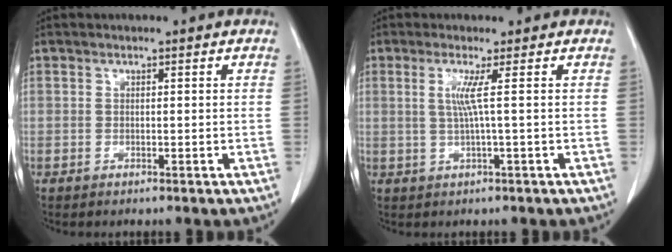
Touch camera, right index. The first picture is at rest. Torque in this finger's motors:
{"motor_torque": [0.22, -0.17, 0.10, 0.05]}